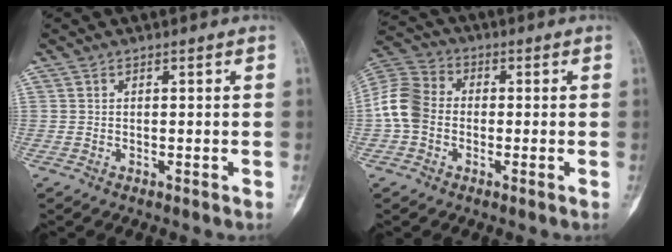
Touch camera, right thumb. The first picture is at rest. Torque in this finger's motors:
{"motor_torque": [1.40, 1.23, 0.70, -0.49, 0.04]}